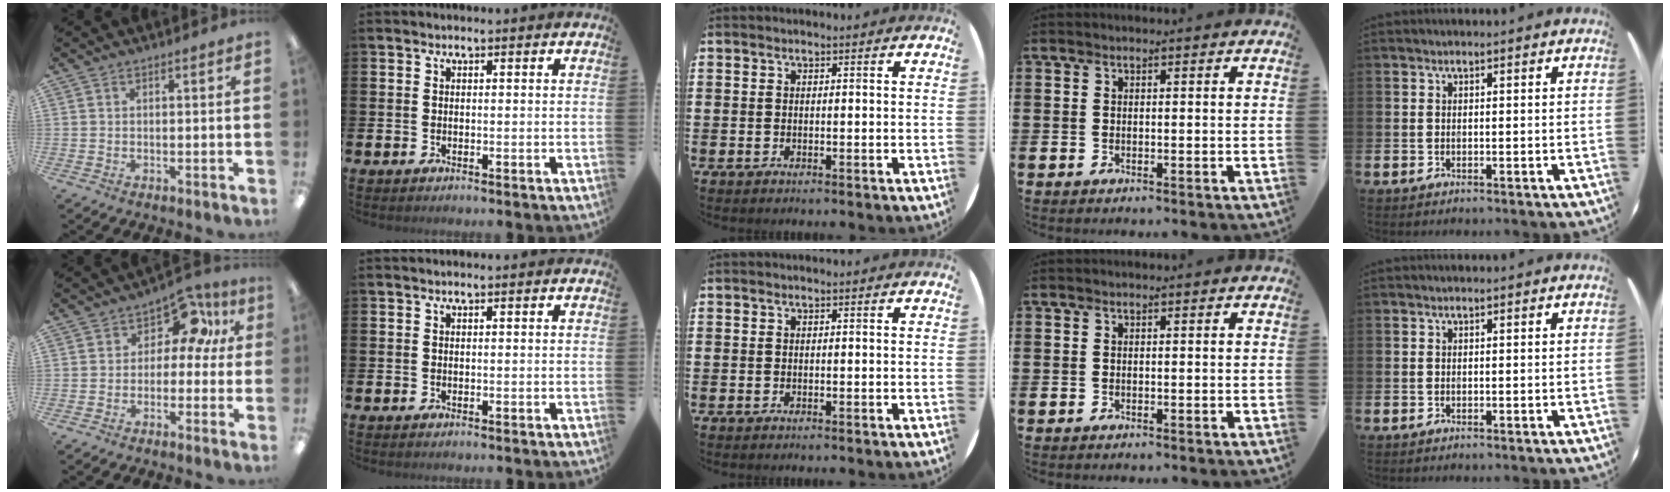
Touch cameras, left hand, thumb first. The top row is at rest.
{"thumb": {"total": 9.2, "force": [3.9, 5.9, 5.8], "torque": [-0.085, -0.014, 0.068]}}